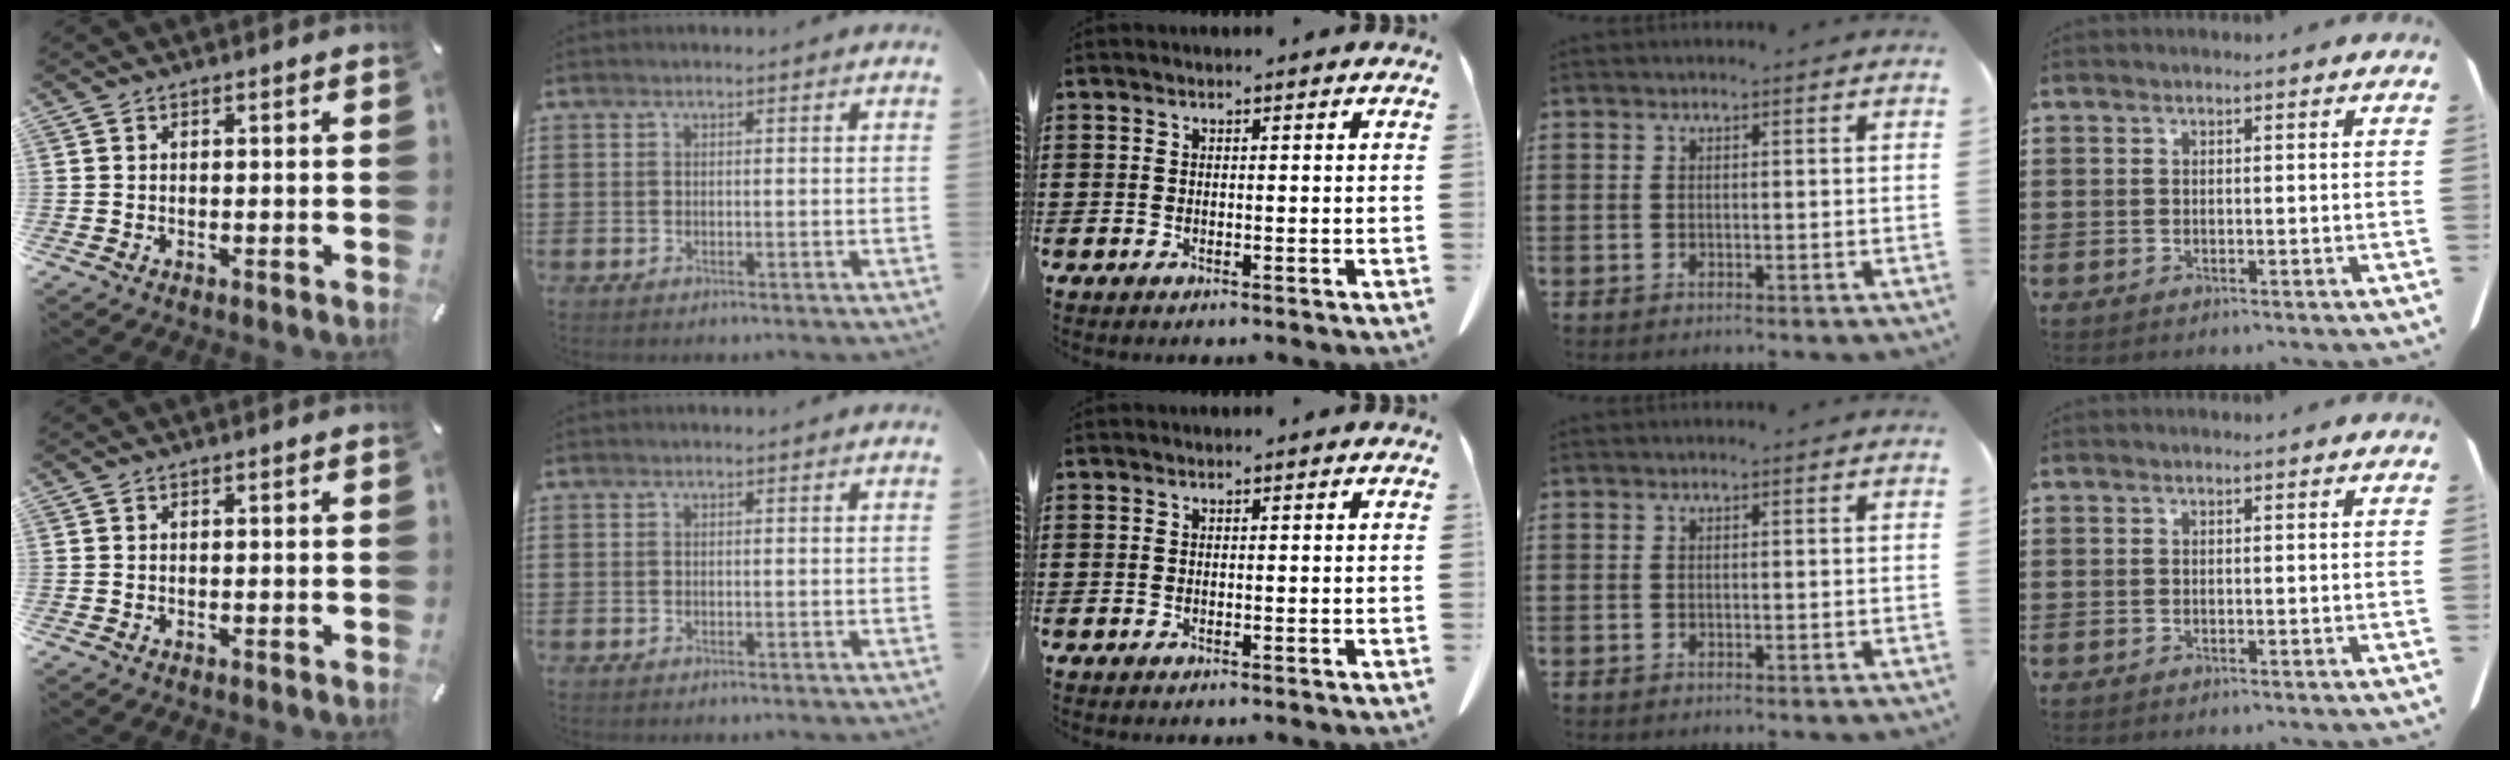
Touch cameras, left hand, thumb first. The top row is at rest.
{}